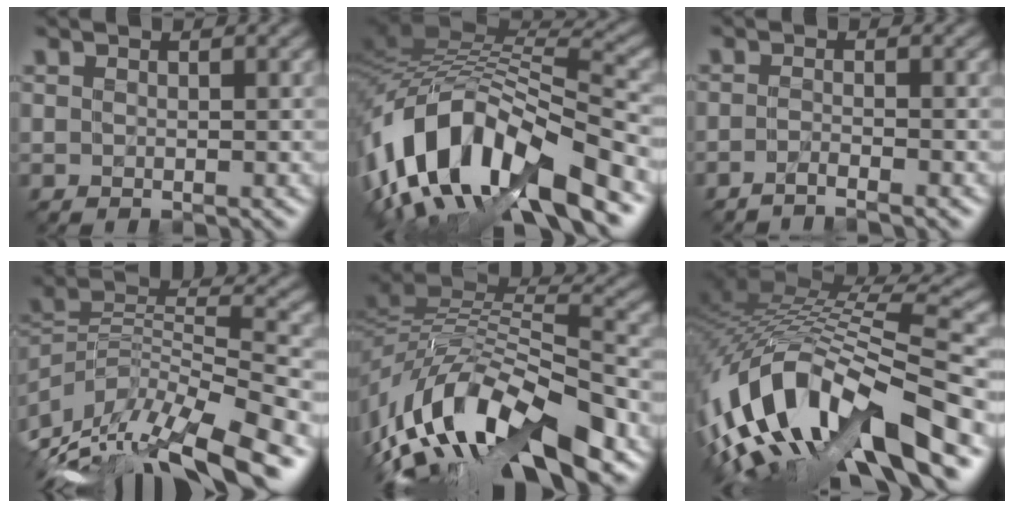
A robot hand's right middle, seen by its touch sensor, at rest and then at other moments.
{"total": 14.0, "force": [-6.4, 5.6, 11.1], "torque": [-0.208, 0.024, -0.114]}
{"total": 1.7, "force": [-1.5, 0.1, 0.8], "torque": [-0.006, -0.009, -0.037]}
{"total": 13.5, "force": [-9.0, 4.6, 9.0], "torque": [-0.174, 0.018, -0.143]}
{"total": 15.6, "force": [-7.9, 6.5, 11.7], "torque": [-0.234, 0.019, -0.151]}
{"total": 15.0, "force": [-7.6, 5.5, 11.6], "torque": [-0.232, 0.021, -0.137]}